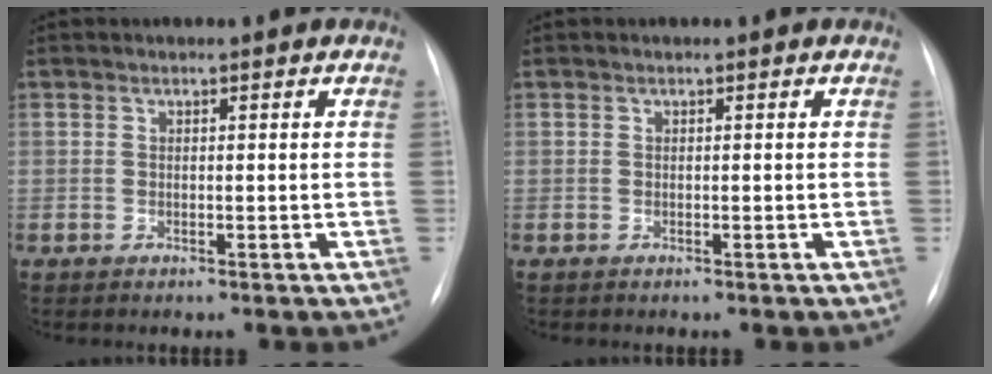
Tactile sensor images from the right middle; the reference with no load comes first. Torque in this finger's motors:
{"motor_torque": [-0.10, -0.12, -0.06, -0.01]}